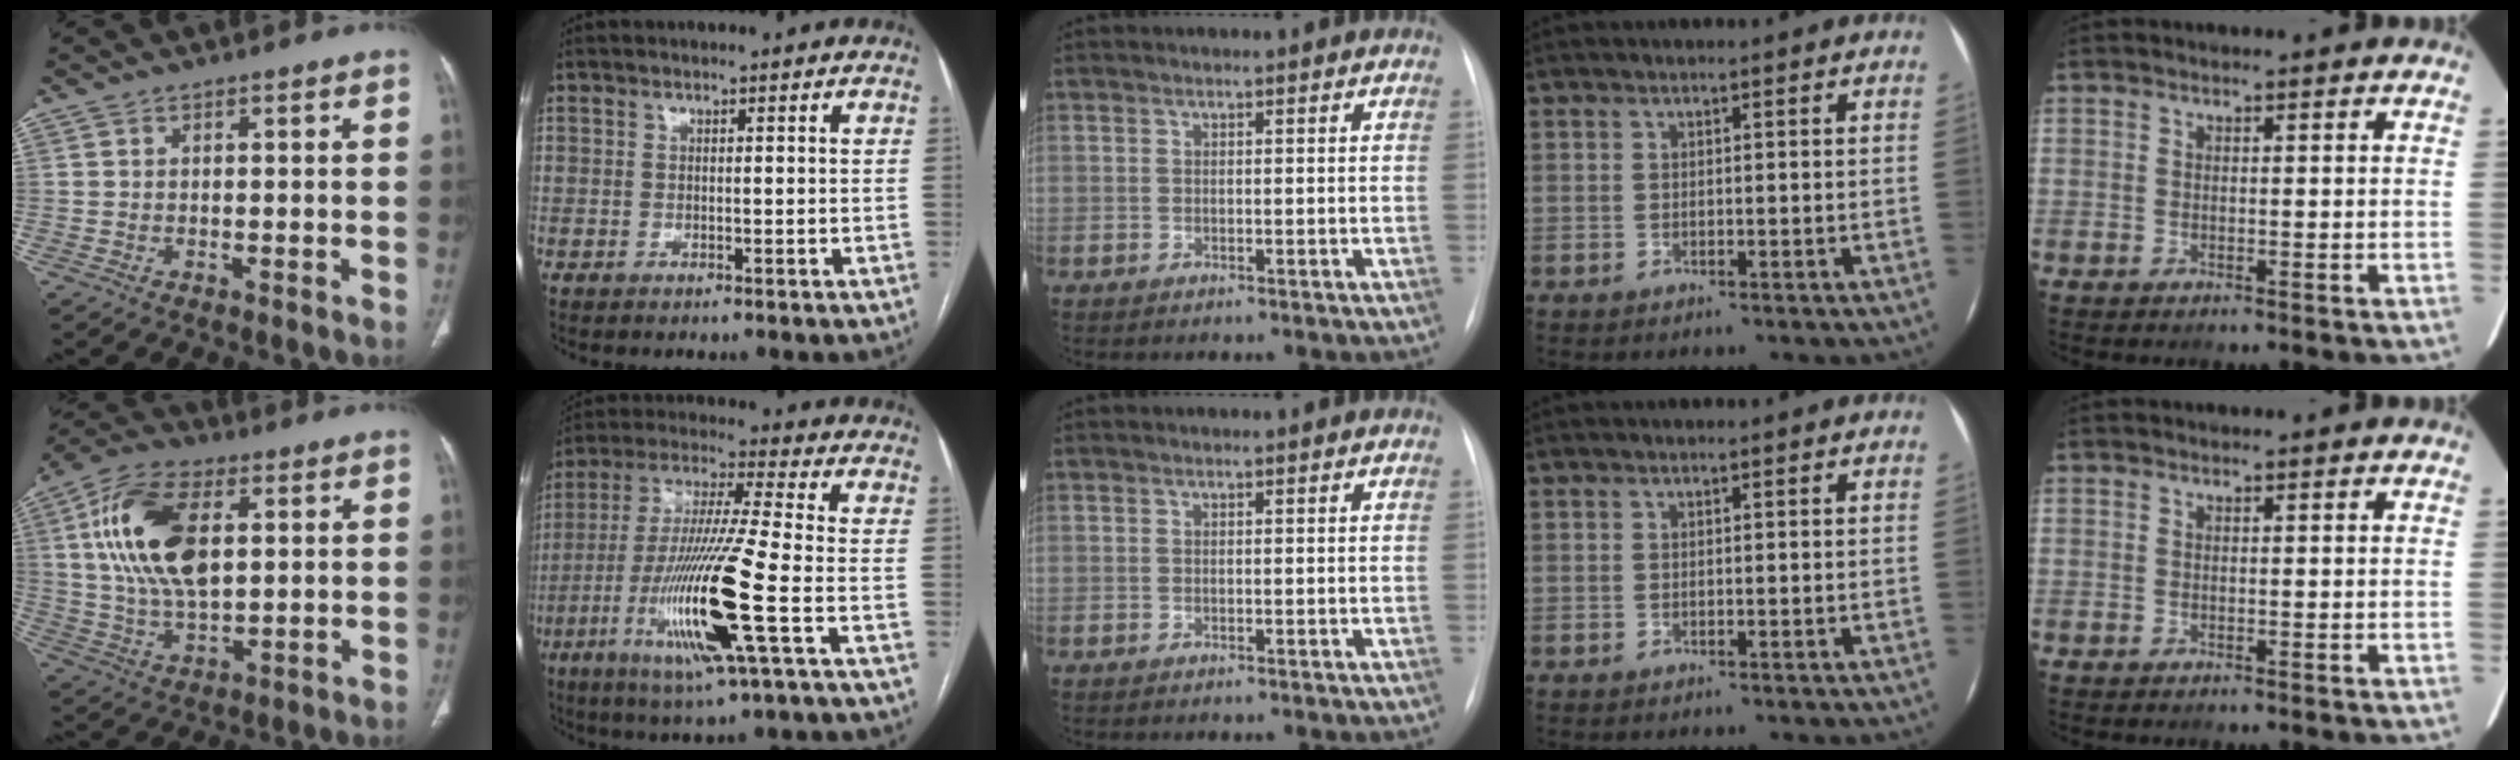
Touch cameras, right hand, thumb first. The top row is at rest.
{"thumb": {"total": 17.8, "force": [4.1, 9.4, 14.5], "torque": [-0.274, 0.001, 0.077]}, "index": {"total": 17.9, "force": [-5.7, -0.3, 16.9], "torque": [-0.350, -0.023, -0.111]}}